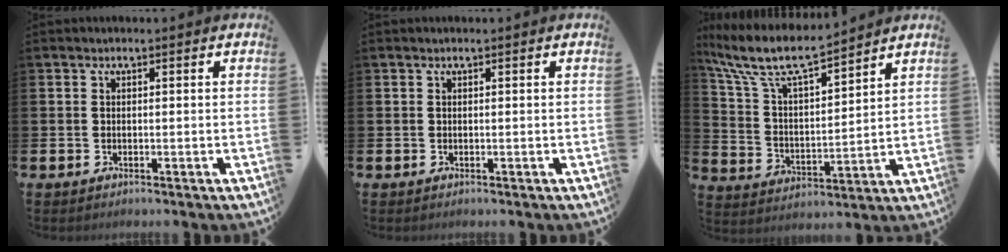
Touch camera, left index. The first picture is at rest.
{"total": 0.0}
{"total": 9.4, "force": [8.2, 1.9, 4.1], "torque": [-0.120, -0.045, 0.143]}